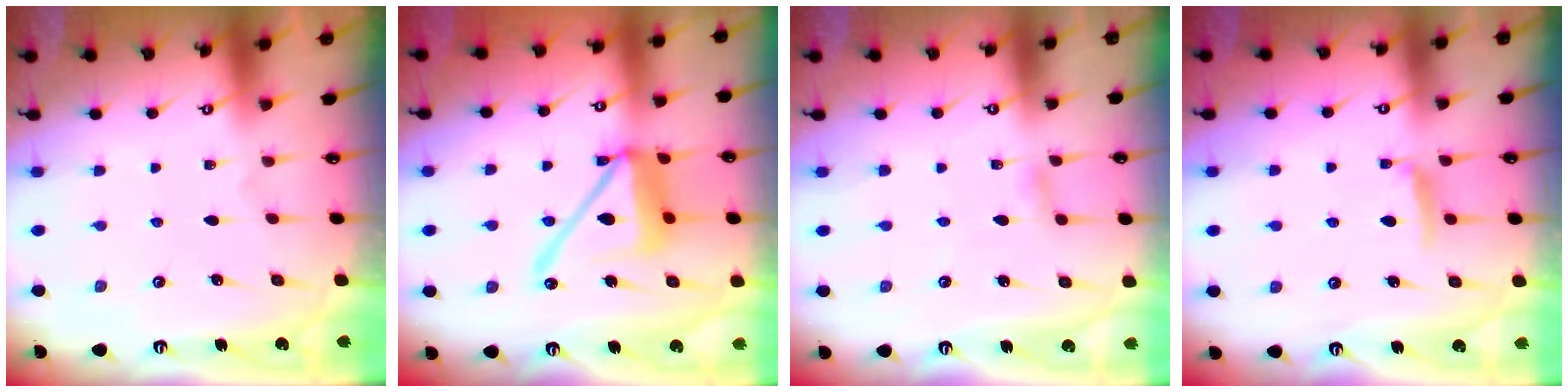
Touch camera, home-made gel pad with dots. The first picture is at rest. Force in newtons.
{"total": 14.6, "press": 14.5, "slide": 1.8}
{"total": 3.7, "press": 3.6, "slide": 0.5}
{"total": 6.2, "press": 6.1, "slide": 0.8}